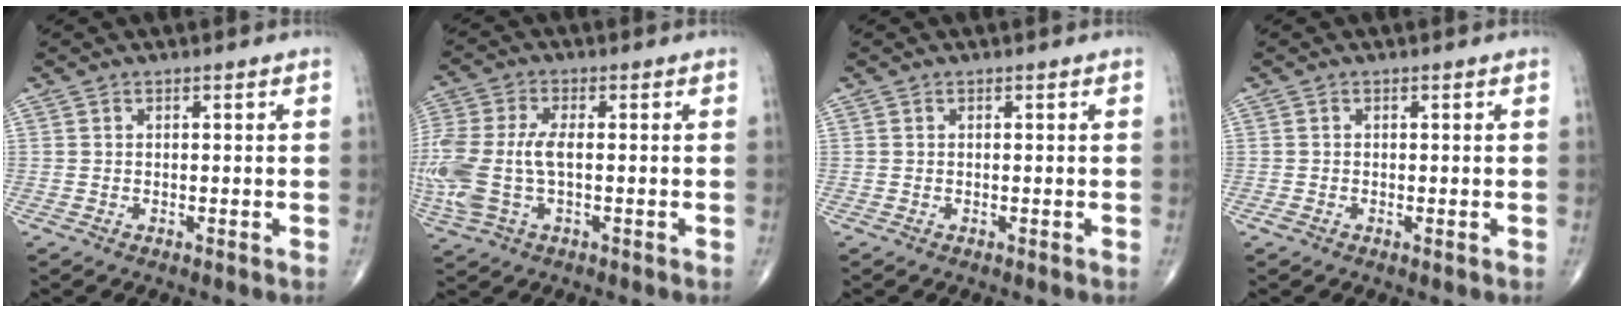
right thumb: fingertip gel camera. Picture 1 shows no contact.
{"total": 14.0, "force": [-1.3, 7.1, 12.0], "torque": [-0.320, 0.002, -0.018]}
{"total": 0.0}
{"total": 0.8, "force": [-0.3, 0.5, 0.6], "torque": [-0.016, 0.000, -0.007]}